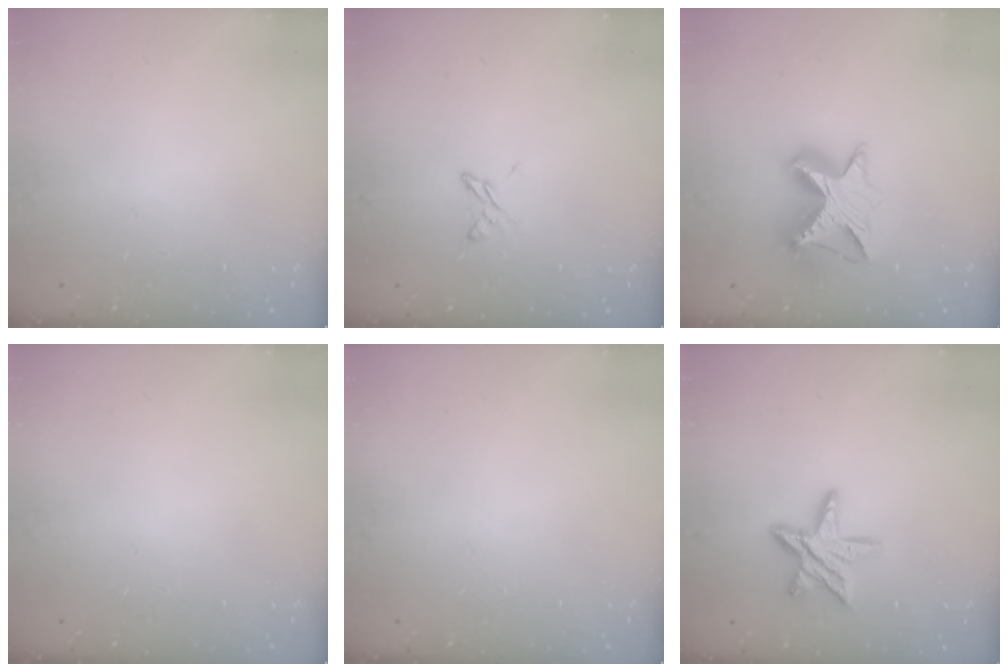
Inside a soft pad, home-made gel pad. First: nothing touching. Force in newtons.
{"total": 4.1, "press": 4.0, "slide": 0.5}
{"total": 10.9, "press": 10.9, "slide": 0.7}
{"total": 0.0}
{"total": 0.0}
{"total": 11.9, "press": 11.9, "slide": 0.9}